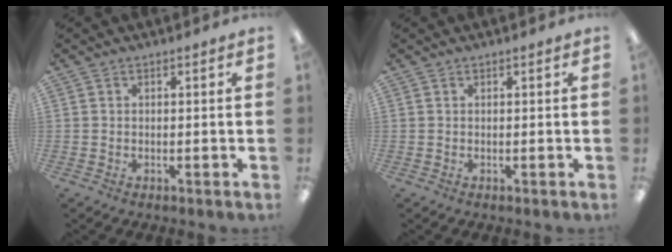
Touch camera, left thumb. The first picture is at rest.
{"total": 0.0}